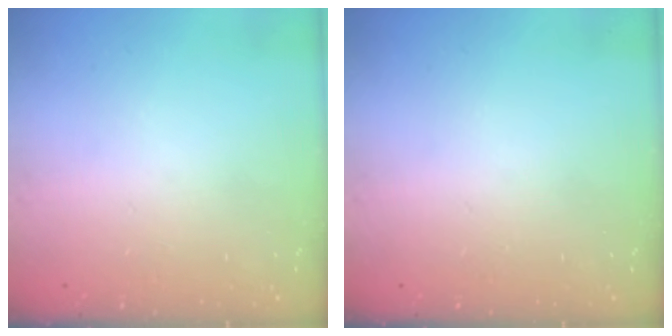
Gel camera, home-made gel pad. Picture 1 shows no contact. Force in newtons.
{"total": 0.0}